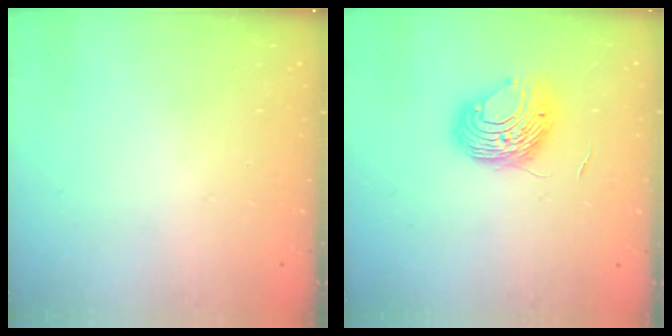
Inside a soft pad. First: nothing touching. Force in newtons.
{"total": 8.5, "press": 8.5, "slide": 0.2}